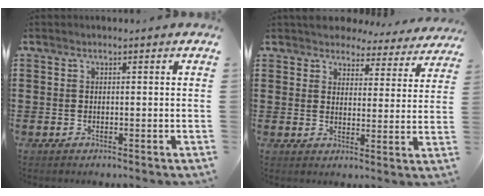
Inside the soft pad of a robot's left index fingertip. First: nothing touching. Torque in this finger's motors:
{"motor_torque": [0.00, -2.14, -0.75, 0.00]}